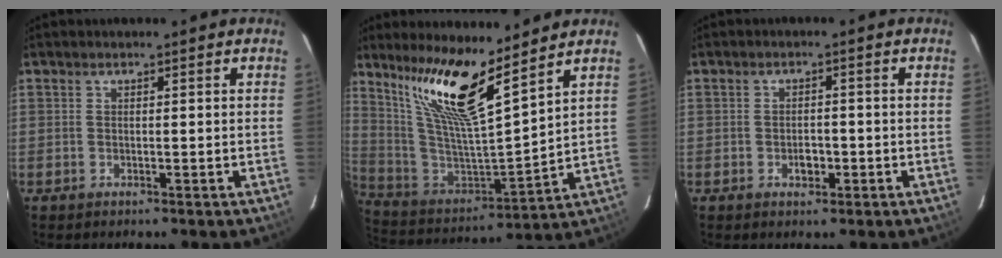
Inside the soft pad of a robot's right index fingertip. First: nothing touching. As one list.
[{"total": 17.2, "force": [12.1, 1.5, 12.1], "torque": [-0.219, -0.008, 0.235]}, {"total": 2.4, "force": [-0.9, 1.7, 1.4], "torque": [-0.025, 0.005, -0.013]}]